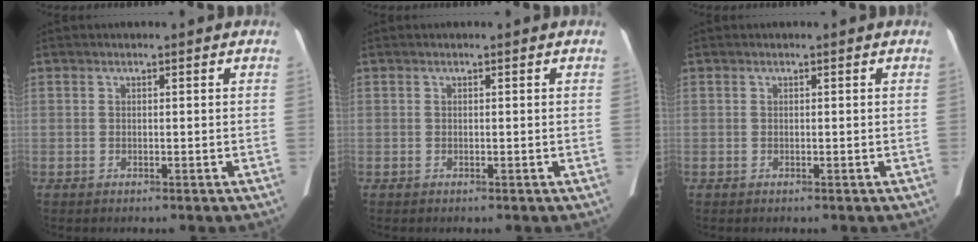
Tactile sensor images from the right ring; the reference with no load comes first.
{"total": 0.0}
{"total": 0.0}